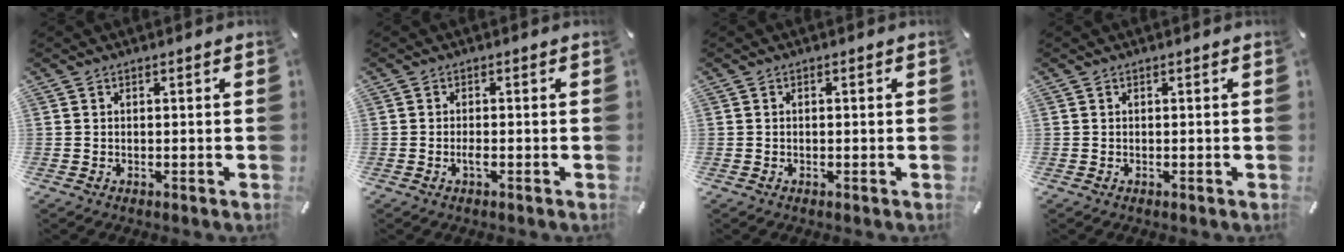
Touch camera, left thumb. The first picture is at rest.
{"total": 1.3, "force": [-0.5, 0.2, 1.2], "torque": [-0.023, 0.000, -0.008]}
{"total": 0.6, "force": [-0.1, 0.3, 0.5], "torque": [-0.009, -0.001, -0.003]}
{"total": 0.0}